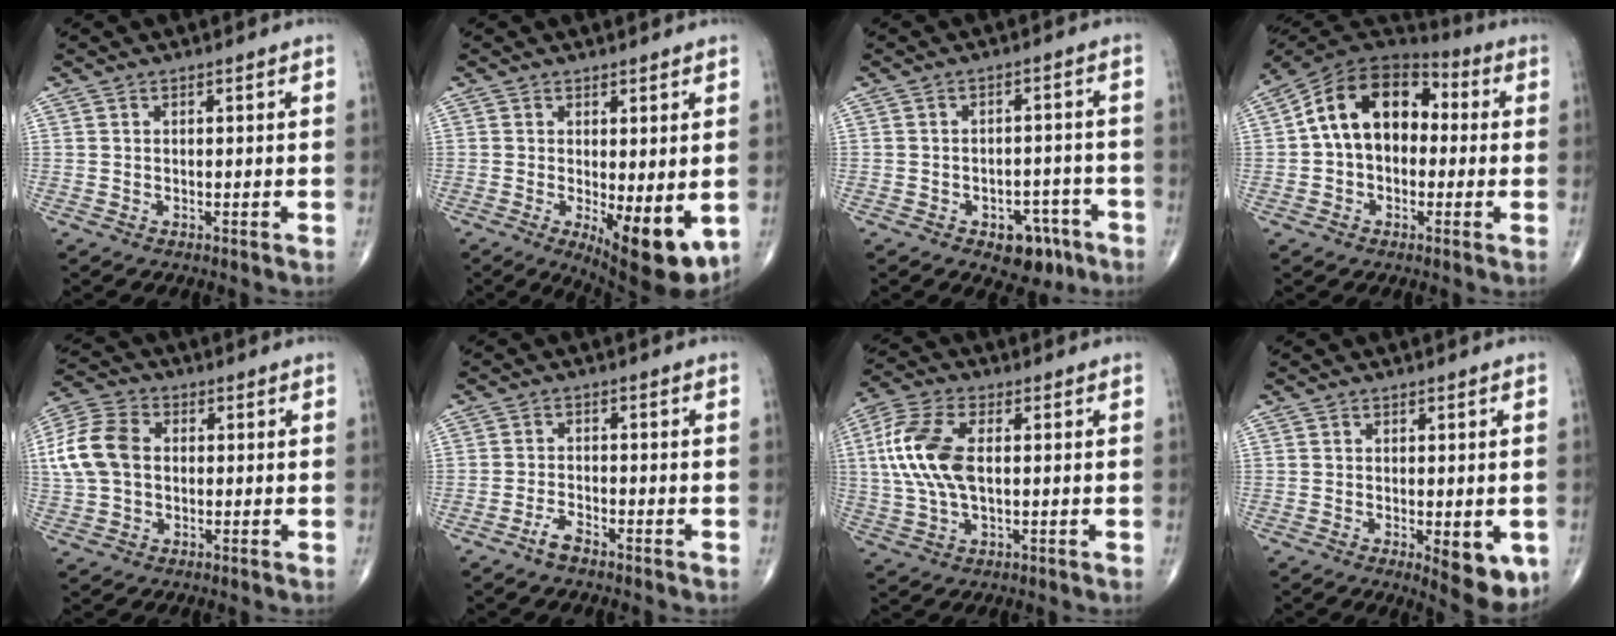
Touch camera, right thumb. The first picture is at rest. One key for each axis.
{"total": 10.8, "fx": -2.3, "fy": 3.8, "fz": 9.8, "tx": -0.129, "ty": -0.025, "tz": -0.021}
{"total": 7.6, "fx": -4.3, "fy": 4.6, "fz": 4.2, "tx": -0.024, "ty": 0.034, "tz": -0.052}
{"total": 15.5, "fx": 1.0, "fy": 10.7, "fz": 11.1, "tx": -0.151, "ty": 0.043, "tz": 0.003}
{"total": 10.8, "fx": 0.8, "fy": 7.8, "fz": 7.4, "tx": -0.149, "ty": 0.022, "tz": 0.011}
{"total": 2.7, "fx": -2.2, "fy": 0.7, "fz": 1.4, "tx": -0.034, "ty": 0.010, "tz": -0.043}
{"total": 12.4, "fx": 1.4, "fy": 6.4, "fz": 10.6, "tx": -0.240, "ty": 0.012, "tz": 0.024}
{"total": 8.2, "fx": -2.3, "fy": 3.2, "fz": 7.1, "tx": -0.075, "ty": -0.015, "tz": -0.024}